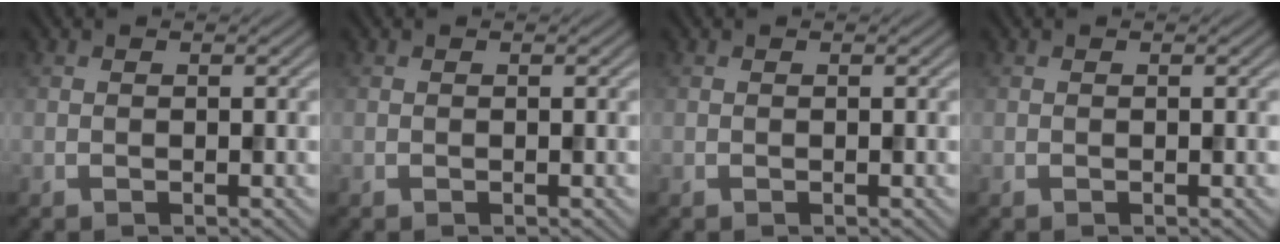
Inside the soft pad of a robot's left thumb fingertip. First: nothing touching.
{"total": 0.0}
{"total": 0.0}
{"total": 0.0}